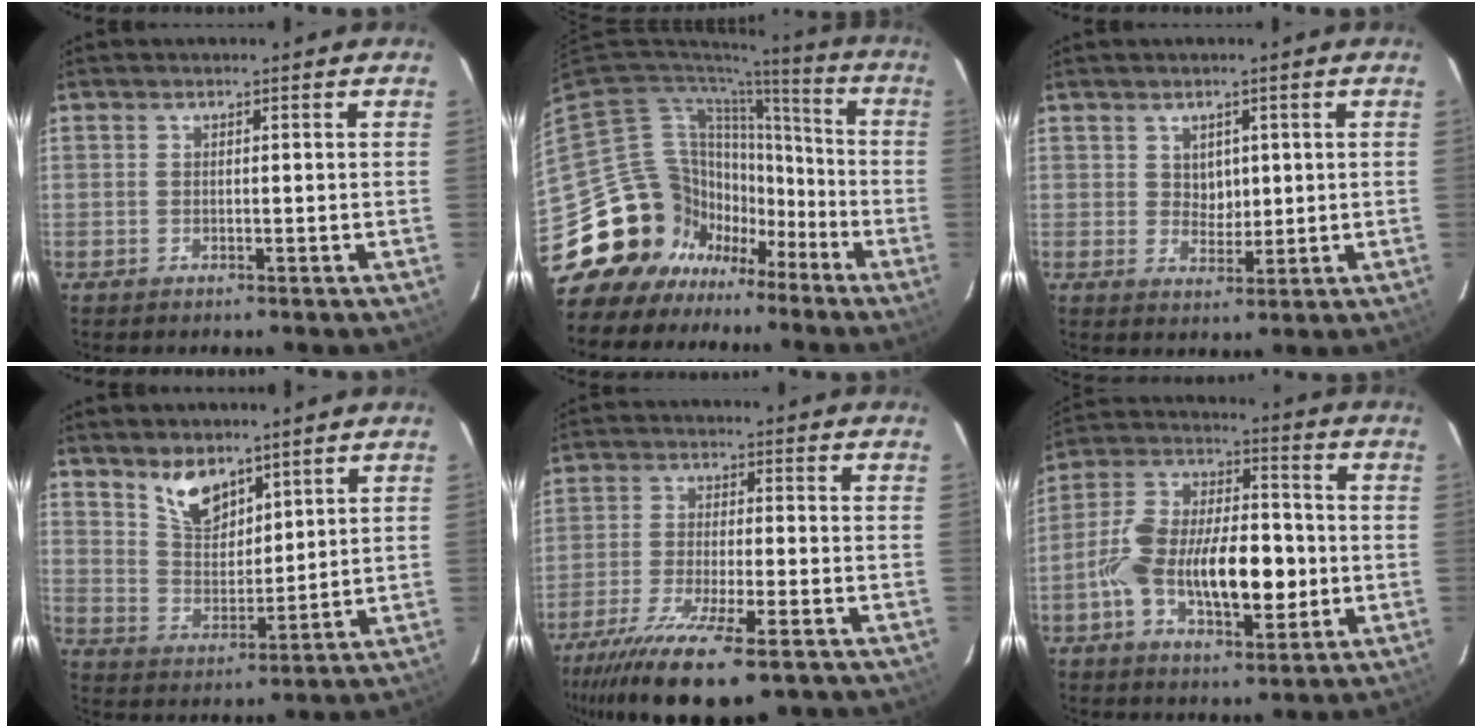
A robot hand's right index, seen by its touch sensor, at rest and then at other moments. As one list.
[{"total": 20.0, "force": [-10.9, 16.0, 5.0], "torque": [-0.130, 0.054, -0.172]}, {"total": 1.7, "force": [0.6, 1.5, 0.7], "torque": [-0.007, 0.003, 0.012]}, {"total": 8.1, "force": [5.9, 3.9, 4.1], "torque": [-0.065, 0.005, 0.119]}, {"total": 17.7, "force": [-12.6, 3.8, 11.9], "torque": [-0.243, -0.062, -0.214]}, {"total": 17.3, "force": [-4.0, 8.0, 14.8], "torque": [-0.281, 0.009, -0.066]}]